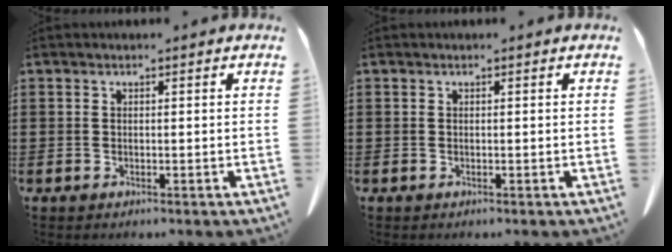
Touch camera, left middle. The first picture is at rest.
{"total": 0.0}